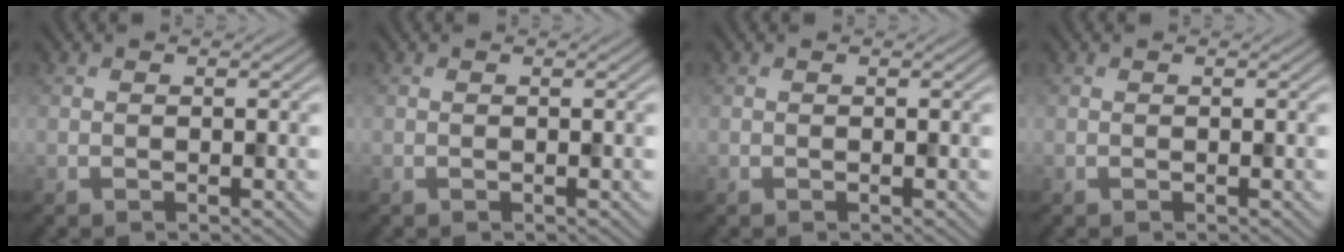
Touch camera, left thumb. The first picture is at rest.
{"total": 0.0}
{"total": 0.0}
{"total": 0.0}